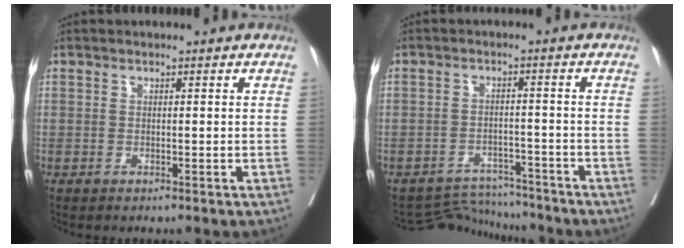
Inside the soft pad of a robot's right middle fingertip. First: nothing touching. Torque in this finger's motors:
{"motor_torque": [-0.76, -0.51, -0.27, -0.09]}